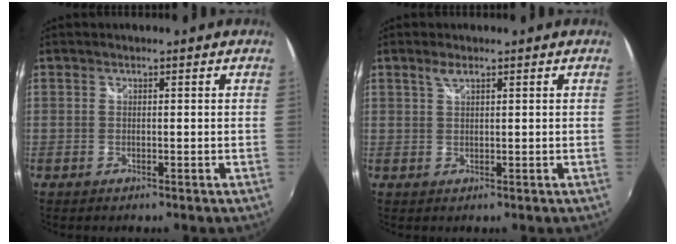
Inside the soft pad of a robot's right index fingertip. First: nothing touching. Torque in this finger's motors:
{"motor_torque": [0.00, 0.00, 0.04, 0.02]}